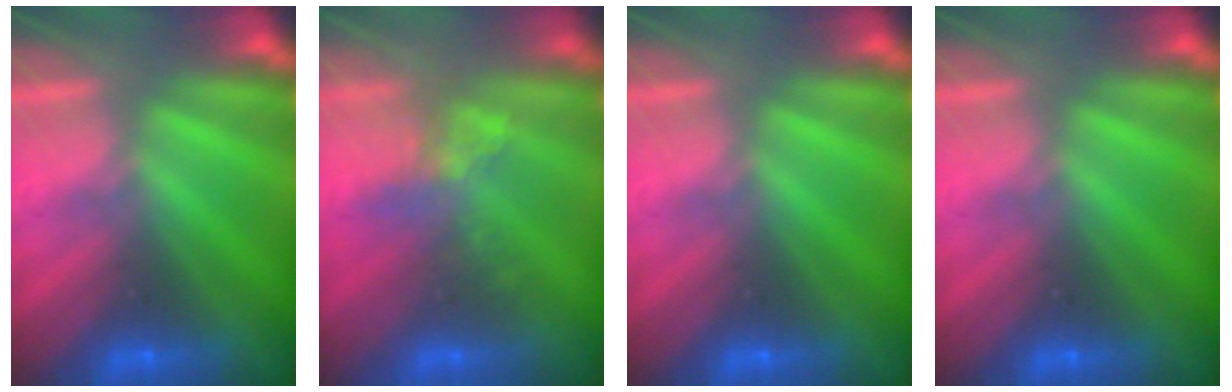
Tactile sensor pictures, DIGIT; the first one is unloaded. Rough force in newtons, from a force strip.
{"total": 2.5}
{"total": 0.0}
{"total": 0.0}